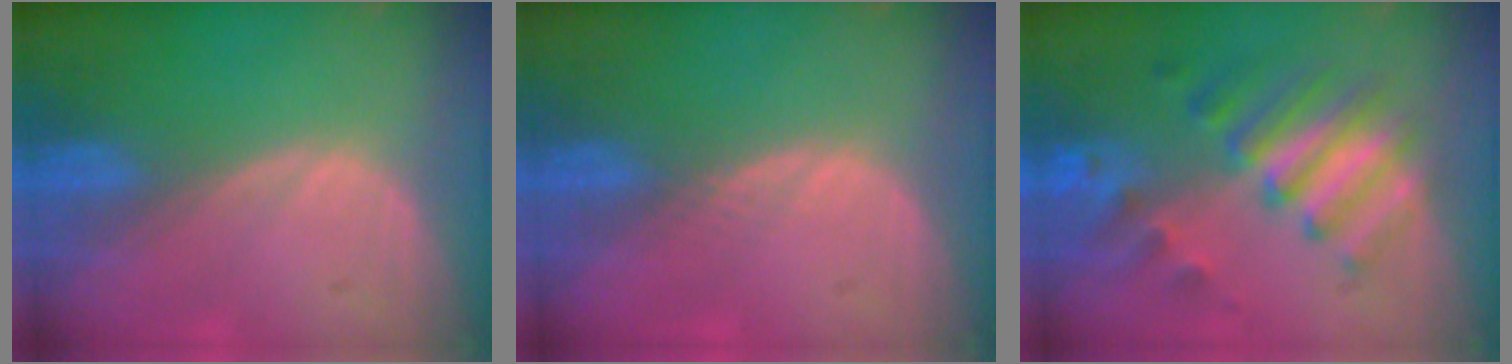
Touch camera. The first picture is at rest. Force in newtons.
{"total": 0.7, "press": 0.6, "slide": 0.3}
{"total": 9.0, "press": 8.3, "slide": 3.7}